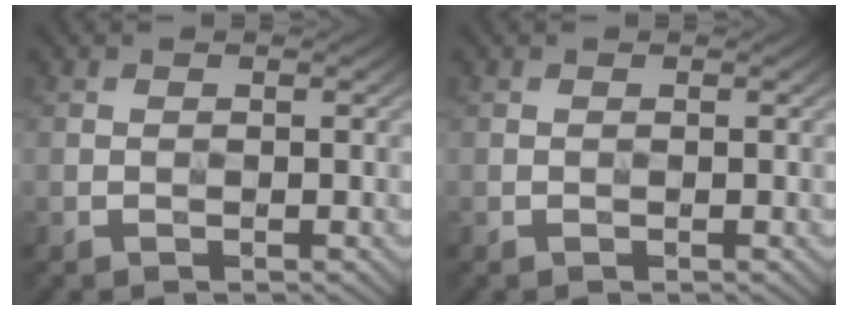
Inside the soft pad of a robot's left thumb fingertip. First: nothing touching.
{"total": 0.0}